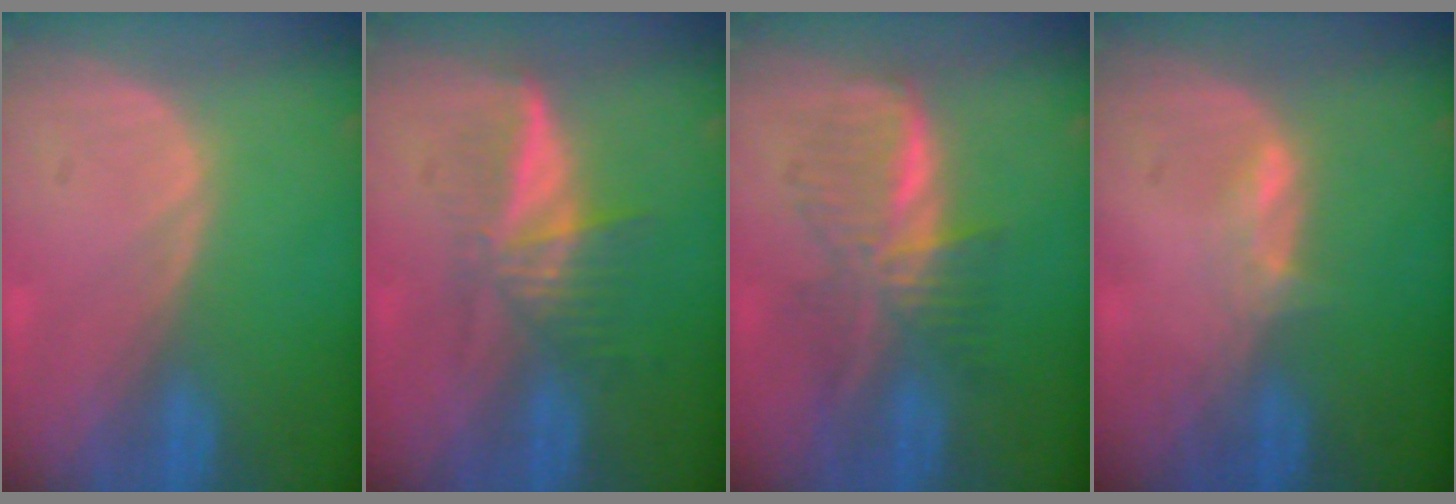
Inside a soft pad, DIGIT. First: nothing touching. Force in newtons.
{"total": 6.0, "press": 5.4, "slide": 2.6}
{"total": 6.6, "press": 6.6, "slide": 0.0}
{"total": 1.7, "press": 1.7, "slide": 0.6}